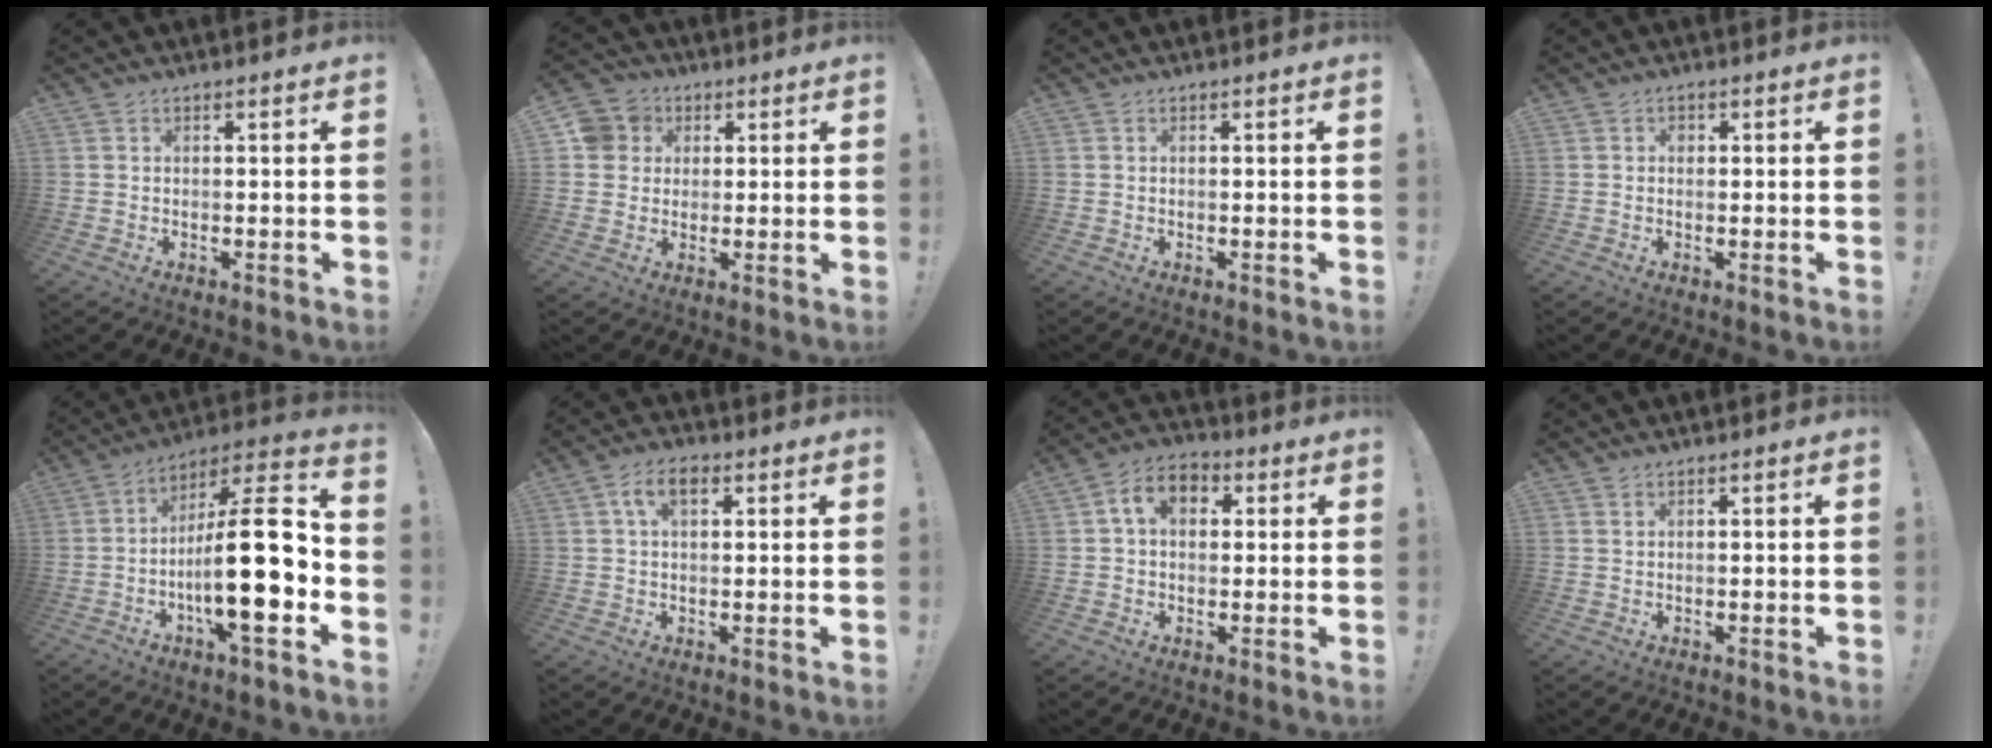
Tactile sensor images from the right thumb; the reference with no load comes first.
{"total": 7.3, "force": [1.1, 7.0, 1.8], "torque": [-0.030, 0.002, 0.022]}
{"total": 0.0}
{"total": 1.1, "force": [-0.1, 1.0, 0.4], "torque": [-0.004, 0.002, -0.003]}
{"total": 23.5, "force": [-4.3, 6.2, 22.3], "torque": [-0.379, 0.017, -0.076]}
{"total": 6.4, "force": [2.2, 3.7, 4.8], "torque": [-0.084, 0.009, 0.040]}
{"total": 9.0, "force": [2.3, 6.3, 5.9], "torque": [-0.099, 0.016, 0.046]}
{"total": 0.9, "force": [0.7, 0.2, 0.4], "torque": [-0.003, -0.001, 0.012]}